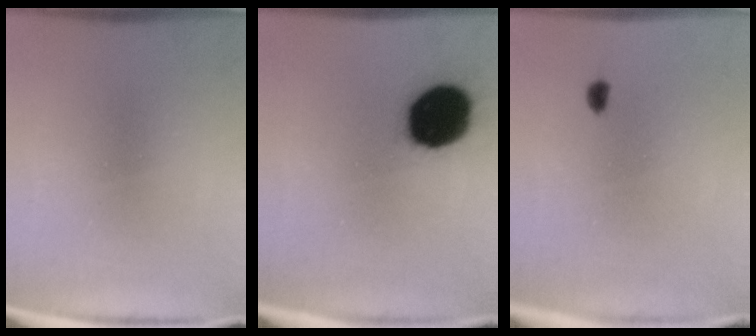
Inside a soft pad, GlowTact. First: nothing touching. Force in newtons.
{"total": 18.9}
{"total": 1.7}